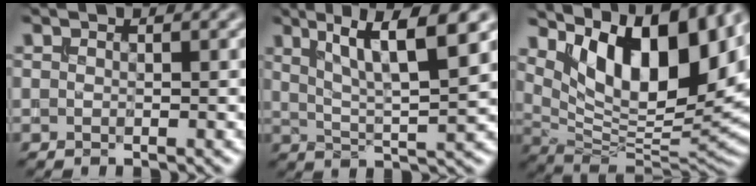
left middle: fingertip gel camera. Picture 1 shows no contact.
{"total": 7.9, "force": [3.9, 1.7, 6.7], "torque": [-0.103, 0.004, 0.070]}
{"total": 12.2, "force": [6.0, 4.7, 9.5], "torque": [-0.149, -0.009, 0.115]}